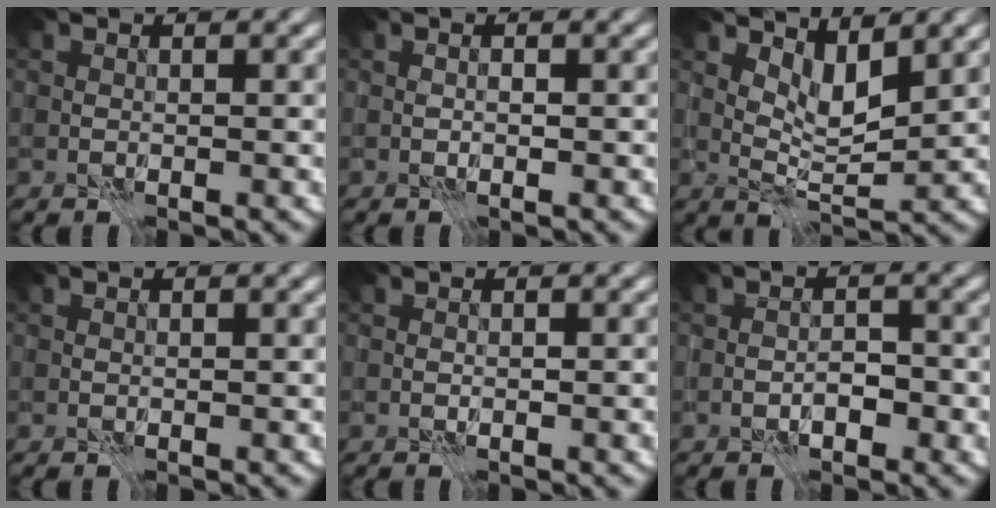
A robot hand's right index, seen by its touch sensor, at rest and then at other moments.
{"total": 0.0}
{"total": 3.4, "force": [2.1, 1.2, 2.4], "torque": [-0.050, -0.011, 0.040]}
{"total": 0.0}
{"total": 1.0, "force": [-0.3, 0.3, 0.9], "torque": [-0.016, 0.002, -0.005]}
{"total": 1.7, "force": [-0.8, 0.8, 1.2], "torque": [-0.019, 0.007, -0.013]}